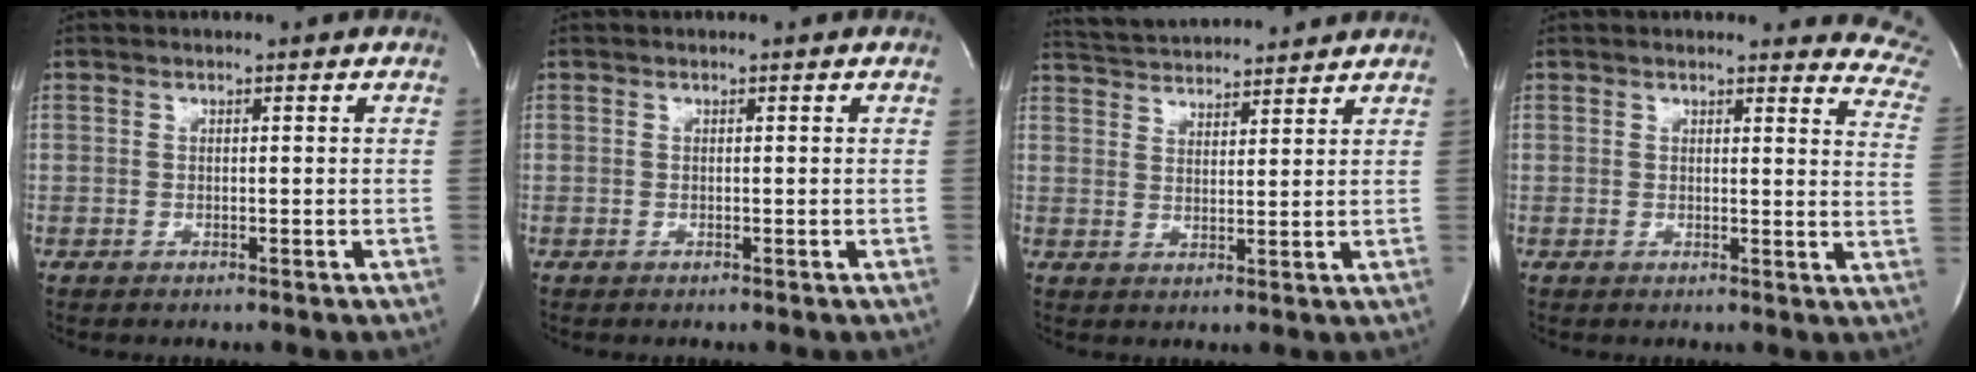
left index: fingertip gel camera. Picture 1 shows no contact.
{"total": 0.0}
{"total": 10.3, "force": [10.0, 0.8, 2.5], "torque": [-0.057, 0.020, 0.156]}
{"total": 11.8, "force": [11.3, 2.1, 2.9], "torque": [0.002, -0.071, 0.081]}